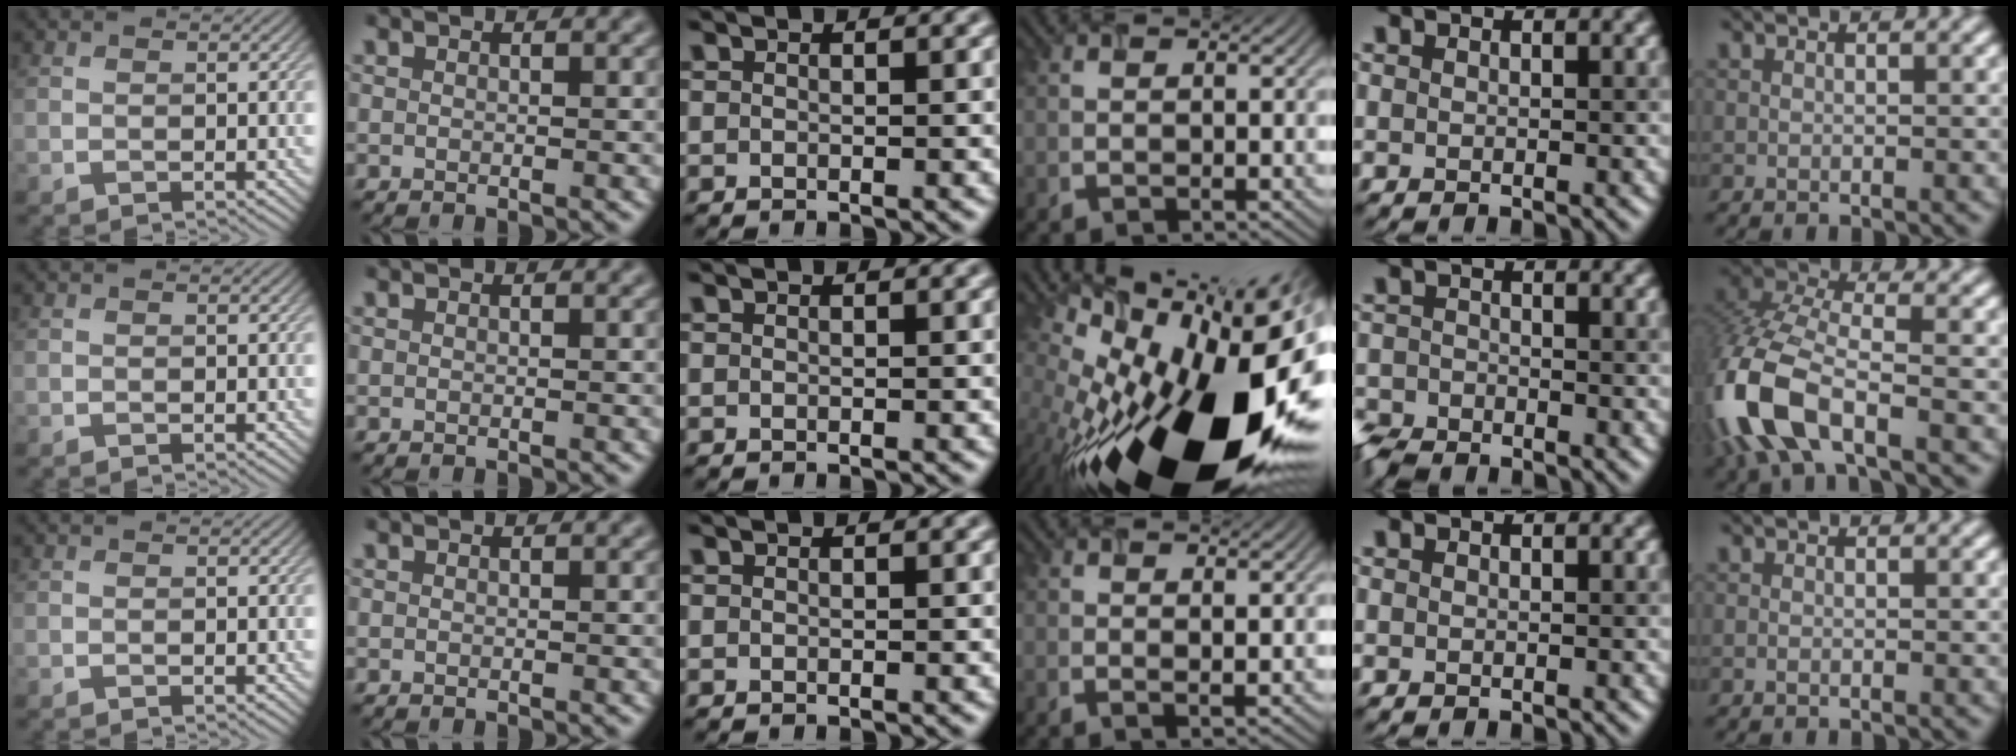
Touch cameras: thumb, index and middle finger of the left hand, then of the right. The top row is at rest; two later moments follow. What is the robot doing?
{"motion": "lift_and_place", "object": "timer"}